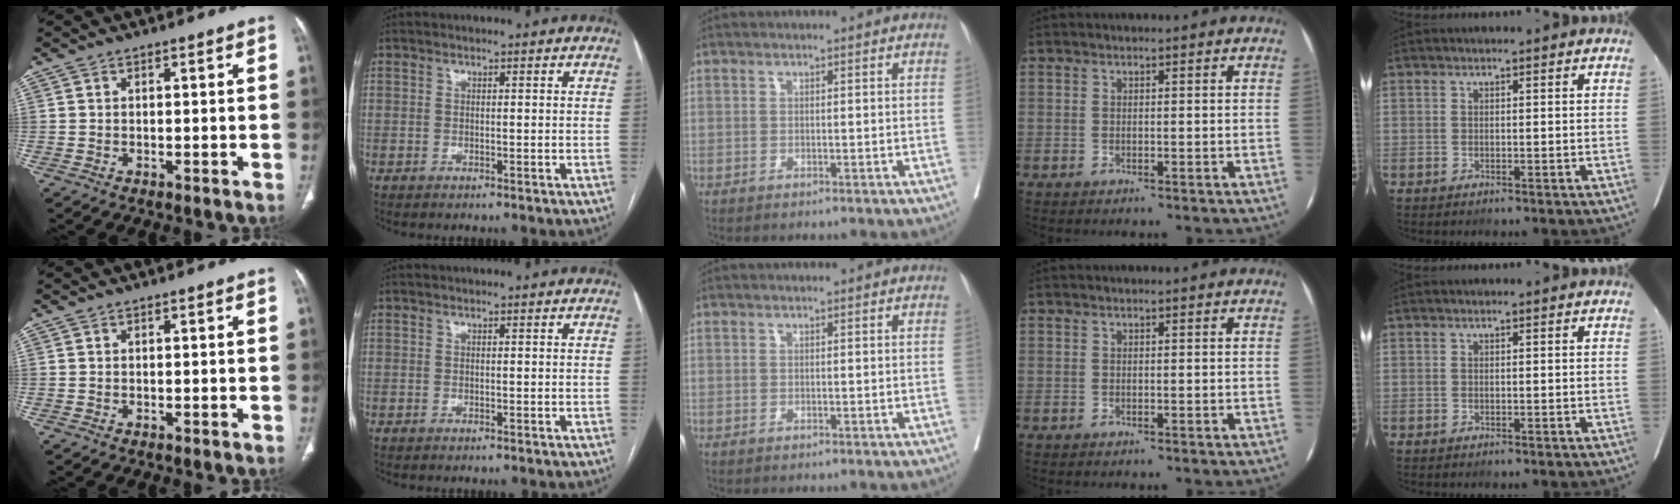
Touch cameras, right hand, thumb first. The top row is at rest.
{}